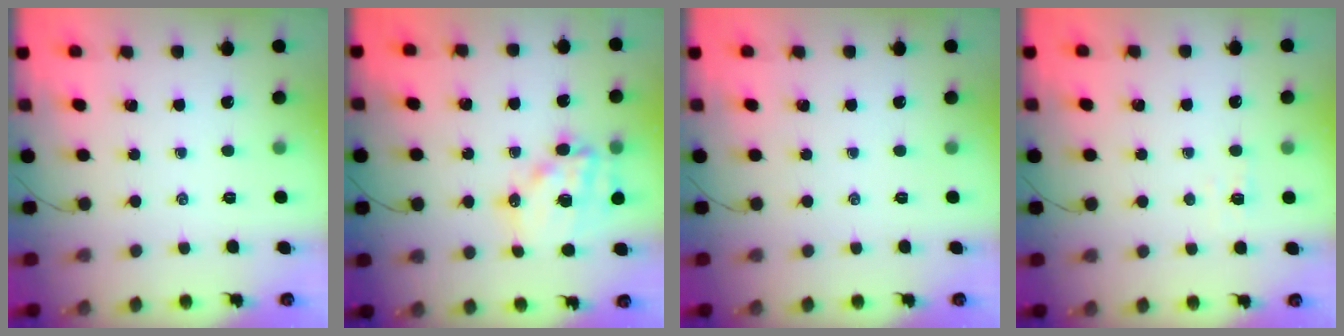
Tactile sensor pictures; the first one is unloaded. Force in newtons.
{"total": 14.0, "press": 13.6, "slide": 3.4}
{"total": 0.0}
{"total": 2.2, "press": 2.0, "slide": 0.8}